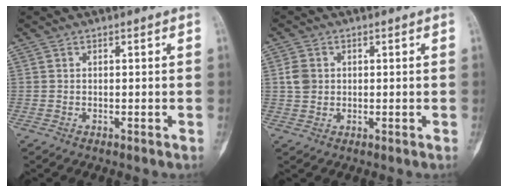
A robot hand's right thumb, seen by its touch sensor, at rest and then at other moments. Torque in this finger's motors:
{"motor_torque": [0.79, 0.63, 0.20, -0.25, 0.04]}